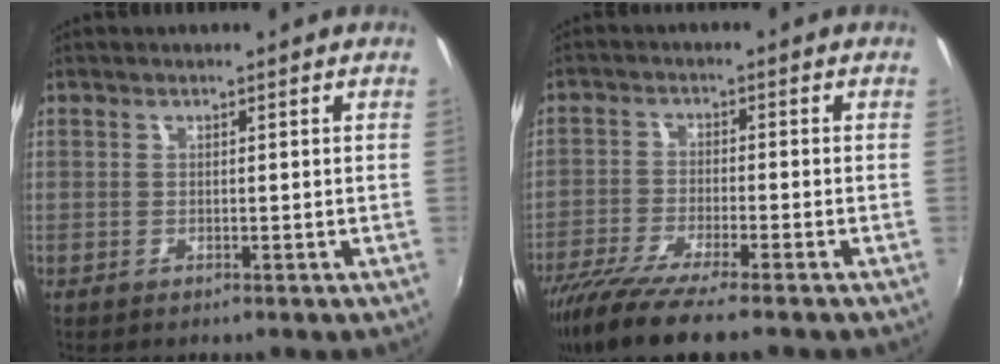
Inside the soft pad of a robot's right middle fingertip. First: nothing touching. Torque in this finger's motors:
{"motor_torque": [1.16, -0.98, 0.30, 0.11]}